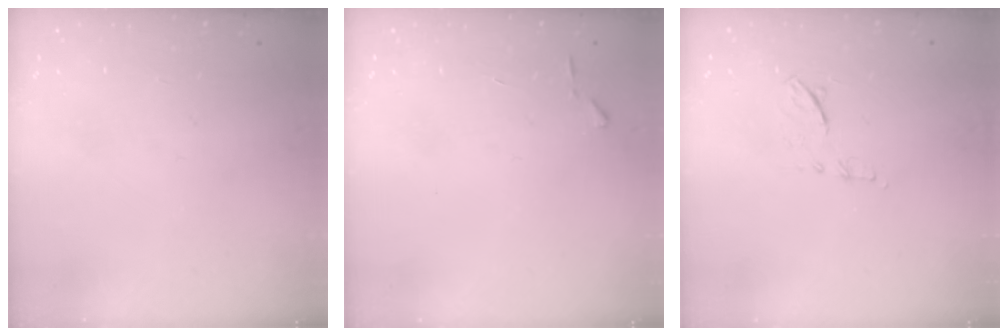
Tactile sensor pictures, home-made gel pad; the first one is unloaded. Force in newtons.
{"total": 3.9, "press": 3.9, "slide": 0.5}
{"total": 6.8, "press": 6.8, "slide": 0.9}